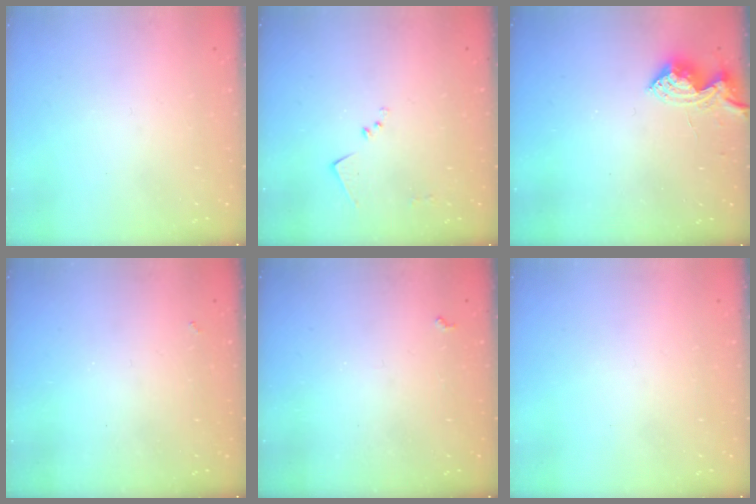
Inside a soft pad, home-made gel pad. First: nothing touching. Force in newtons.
{"total": 7.2, "press": 7.1, "slide": 0.9}
{"total": 8.2, "press": 8.2, "slide": 0.6}
{"total": 1.6, "press": 1.6, "slide": 0.4}
{"total": 3.7, "press": 3.6, "slide": 0.7}
{"total": 0.0}